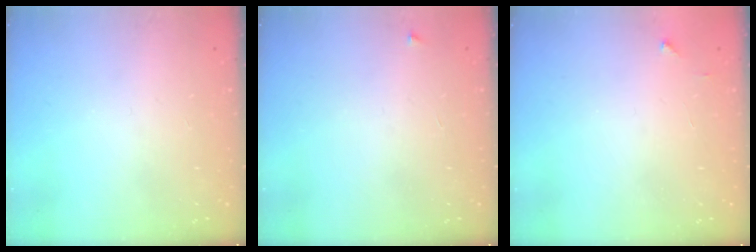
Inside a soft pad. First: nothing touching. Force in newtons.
{"total": 2.5, "press": 2.4, "slide": 0.4}
{"total": 2.0, "press": 2.0, "slide": 0.2}